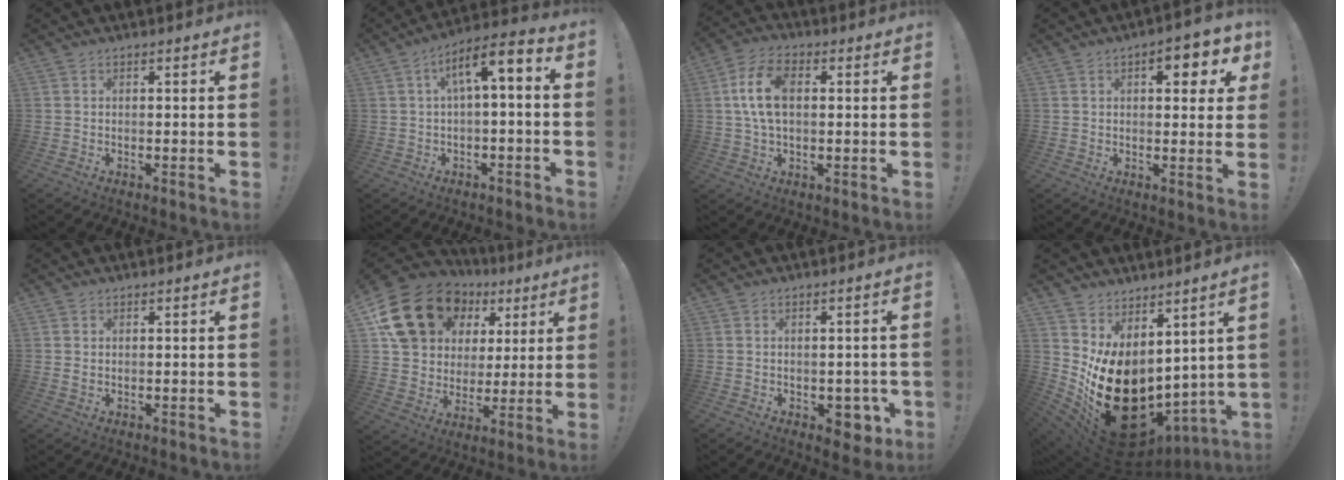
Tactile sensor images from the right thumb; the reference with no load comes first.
{"total": 8.0, "force": [1.1, 2.2, 7.6], "torque": [-0.117, -0.005, 0.018]}
{"total": 11.3, "force": [2.1, 6.8, 8.8], "torque": [-0.159, 0.002, 0.039]}
{"total": 7.3, "force": [2.9, 3.2, 5.9], "torque": [-0.063, -0.008, 0.041]}
{"total": 1.1, "force": [0.6, 0.8, 0.5], "torque": [-0.007, 0.000, 0.011]}
{"total": 21.3, "force": [11.5, 14.9, 10.1], "torque": [-0.170, -0.050, 0.240]}
{"total": 6.2, "force": [-1.4, 4.7, 3.8], "torque": [-0.024, 0.008, -0.018]}
{"total": 21.5, "force": [-3.4, 15.0, 15.0], "torque": [-0.253, -0.001, -0.025]}